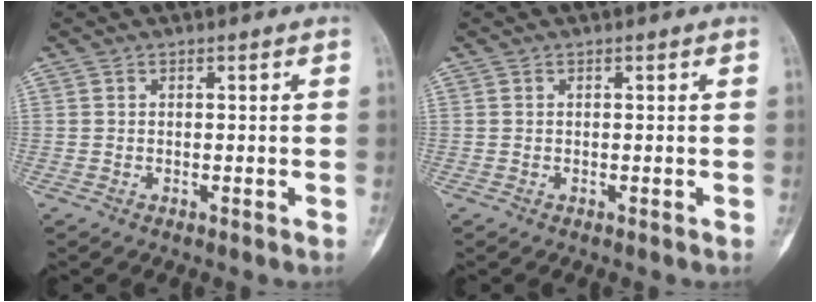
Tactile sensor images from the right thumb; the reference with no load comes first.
{"total": 0.0}